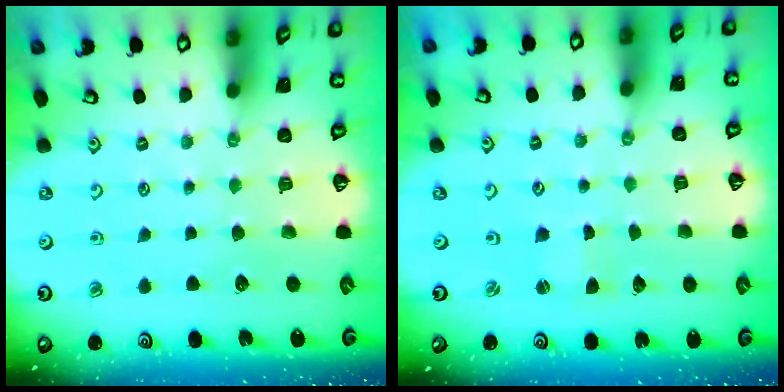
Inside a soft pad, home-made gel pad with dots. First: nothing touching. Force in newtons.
{"total": 0.0}